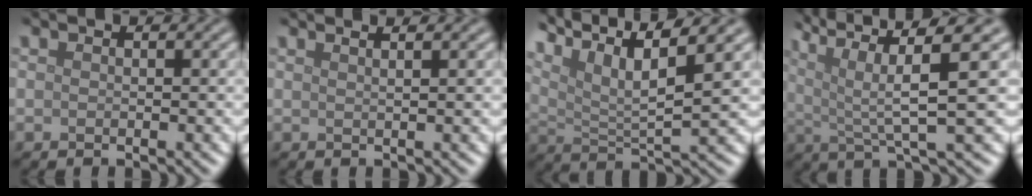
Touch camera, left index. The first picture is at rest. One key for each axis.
{"total": 3.0, "fx": 1.9, "fy": 1.2, "fz": 1.9, "tx": -0.003, "ty": 0.014, "tz": -0.007}
{"total": 10.0, "fx": 6.8, "fy": 2.2, "fz": 6.9, "tx": -0.130, "ty": 0.017, "tz": 0.108}
{"total": 8.1, "fx": 2.8, "fy": 1.8, "fz": 7.4, "tx": -0.120, "ty": 0.019, "tz": 0.050}